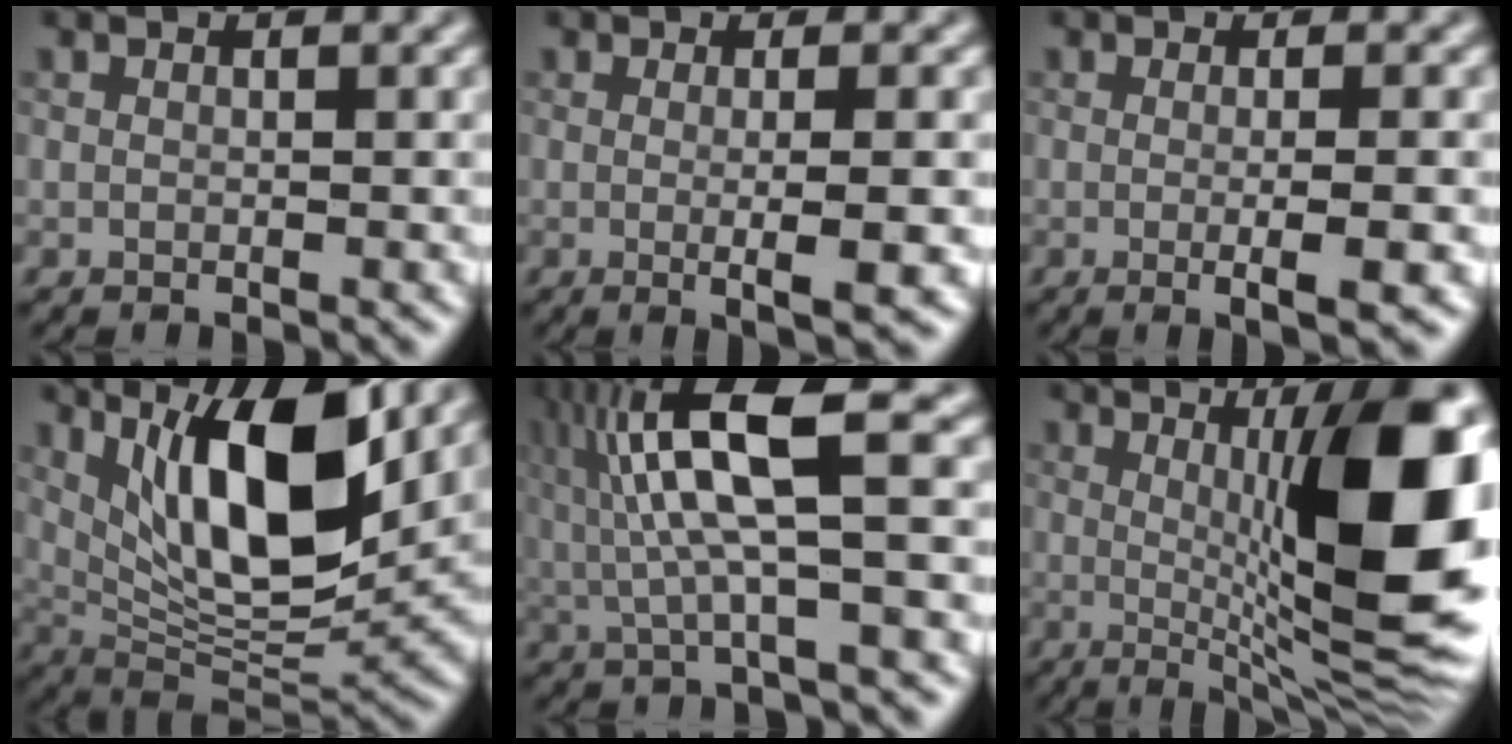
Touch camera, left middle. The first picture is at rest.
{"total": 3.8, "force": [-0.9, 0.6, 3.7], "torque": [-0.056, 0.001, -0.003]}
{"total": 3.5, "force": [-1.0, 0.5, 3.3], "torque": [-0.048, 0.003, -0.006]}
{"total": 10.6, "force": [4.0, 3.6, 9.1], "torque": [-0.146, -0.007, 0.086]}
{"total": 8.3, "force": [0.8, 1.4, 8.1], "torque": [-0.173, 0.021, 0.026]}
{"total": 12.6, "force": [0.5, 2.8, 12.2], "torque": [-0.177, 0.003, 0.021]}